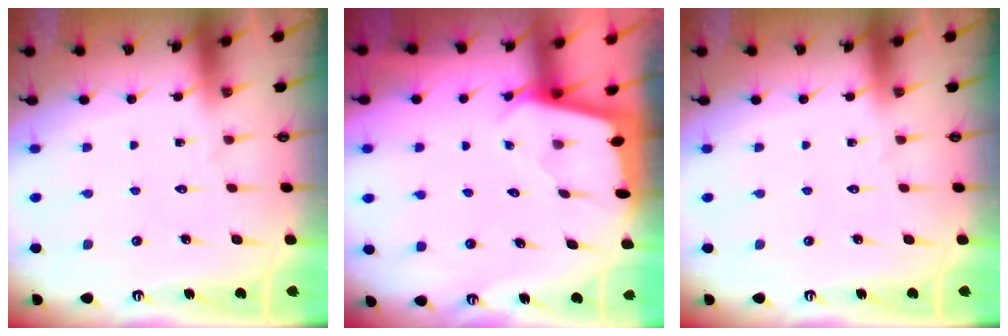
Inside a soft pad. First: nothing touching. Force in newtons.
{"total": 1.7, "press": 1.7, "slide": 0.0}
{"total": 0.0}